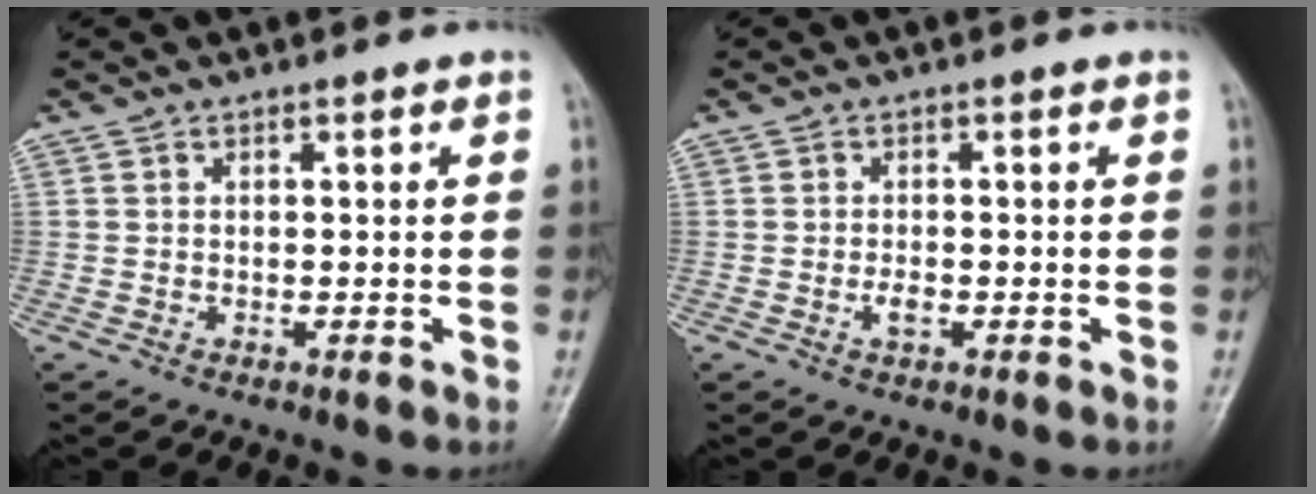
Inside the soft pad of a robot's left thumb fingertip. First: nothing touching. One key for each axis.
{"total": 2.1, "fx": -0.6, "fy": 1.0, "fz": 1.7, "tx": -0.028, "ty": 0.002, "tz": -0.011}